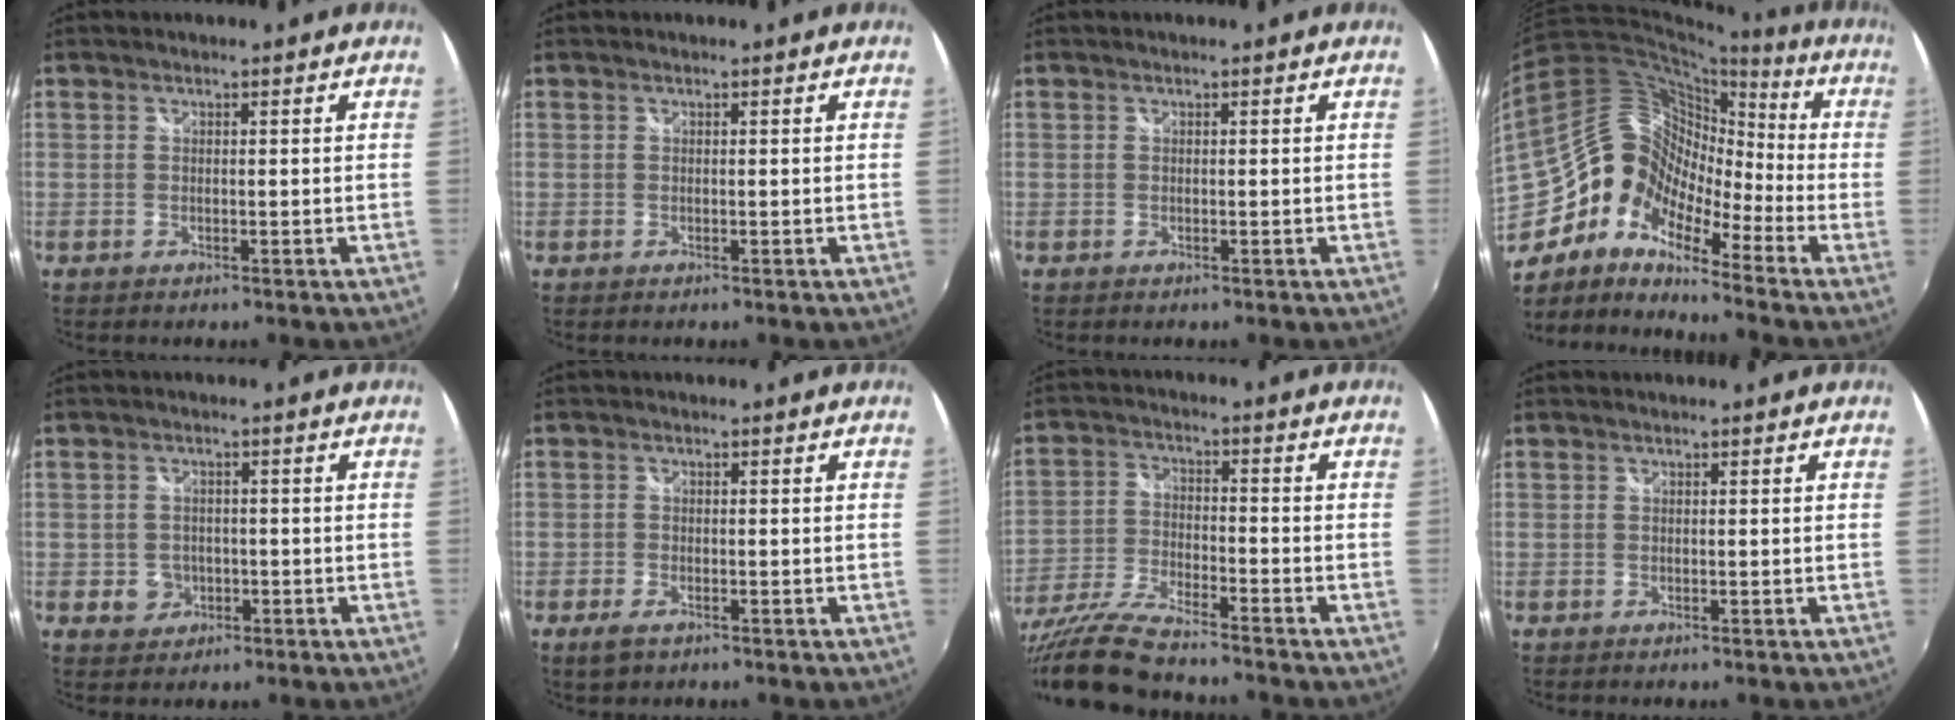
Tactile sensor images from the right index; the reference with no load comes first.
{"total": 0.0}
{"total": 0.0}
{"total": 15.8, "force": [-8.6, 8.5, 10.1], "torque": [-0.171, 0.004, -0.183]}
{"total": 4.1, "force": [-1.2, 3.7, 1.0], "torque": [-0.027, 0.004, -0.013]}
{"total": 2.8, "force": [-1.8, 1.2, 1.9], "torque": [-0.041, -0.006, -0.032]}
{"total": 14.0, "force": [-12.0, 1.0, 7.1], "torque": [-0.154, -0.032, -0.228]}
{"total": 0.0}